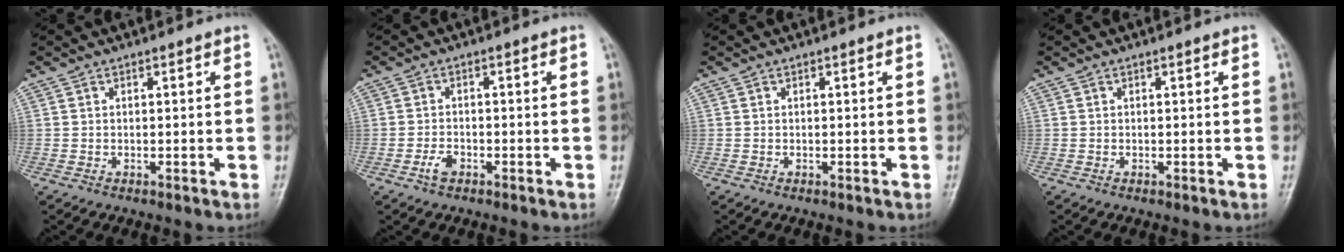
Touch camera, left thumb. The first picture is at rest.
{"total": 2.3, "force": [-1.5, 1.3, 1.2], "torque": [-0.029, 0.008, -0.029]}
{"total": 0.0}
{"total": 0.0}